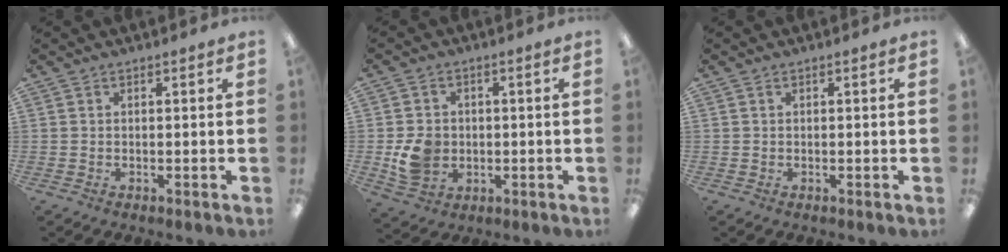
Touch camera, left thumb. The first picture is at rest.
{"total": 7.2, "force": [-0.8, 6.2, 3.6], "torque": [-0.055, 0.006, -0.011]}
{"total": 0.0}